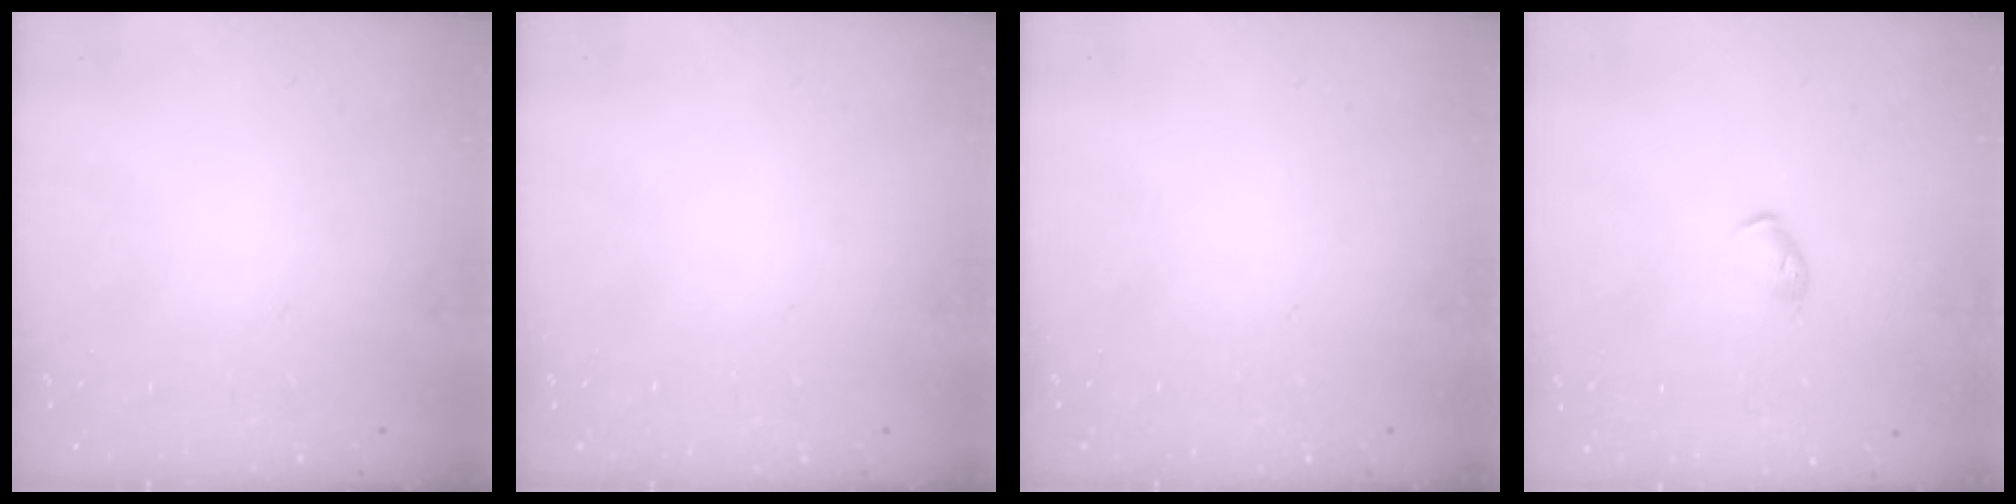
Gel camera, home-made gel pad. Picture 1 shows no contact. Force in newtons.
{"total": 0.0}
{"total": 0.0}
{"total": 4.0, "press": 3.9, "slide": 1.0}